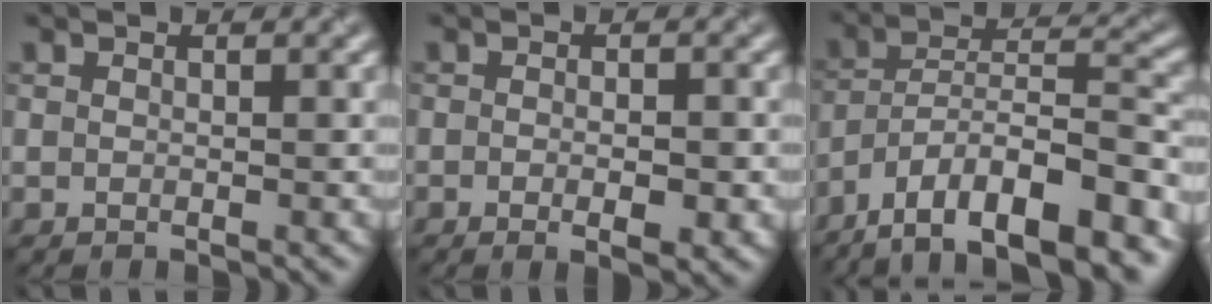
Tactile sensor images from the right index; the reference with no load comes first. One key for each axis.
{"total": 1.9, "fx": -0.8, "fy": 0.6, "fz": 1.7, "tx": -0.027, "ty": -0.003, "tz": -0.009}
{"total": 13.2, "fx": -9.6, "fy": 3.7, "fz": 8.2, "tx": -0.143, "ty": 0.016, "tz": -0.156}